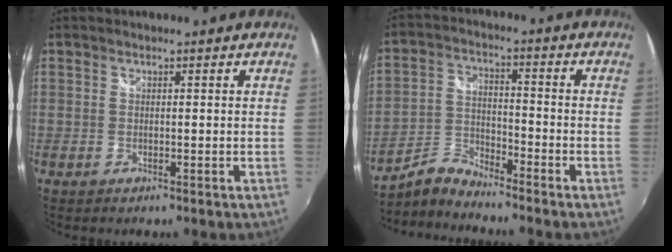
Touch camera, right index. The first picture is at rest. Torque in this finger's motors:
{"motor_torque": [-0.66, -0.59, -0.10, -0.03]}